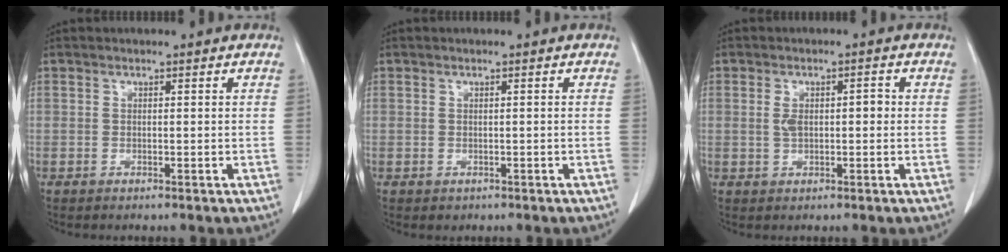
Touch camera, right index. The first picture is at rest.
{"total": 0.7, "force": [-0.2, 0.6, 0.1], "torque": [-0.002, 0.003, 0.000]}
{"total": 3.5, "force": [0.1, 1.6, 3.1], "torque": [-0.063, 0.017, 0.006]}